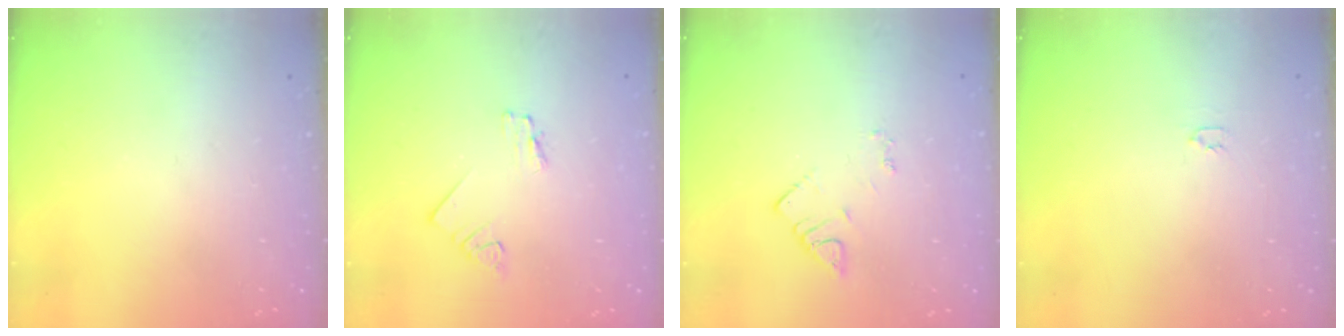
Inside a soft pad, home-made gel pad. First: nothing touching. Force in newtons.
{"total": 1.7, "press": 1.7, "slide": 0.3}
{"total": 2.9, "press": 2.9, "slide": 0.3}
{"total": 2.0, "press": 2.0, "slide": 0.3}